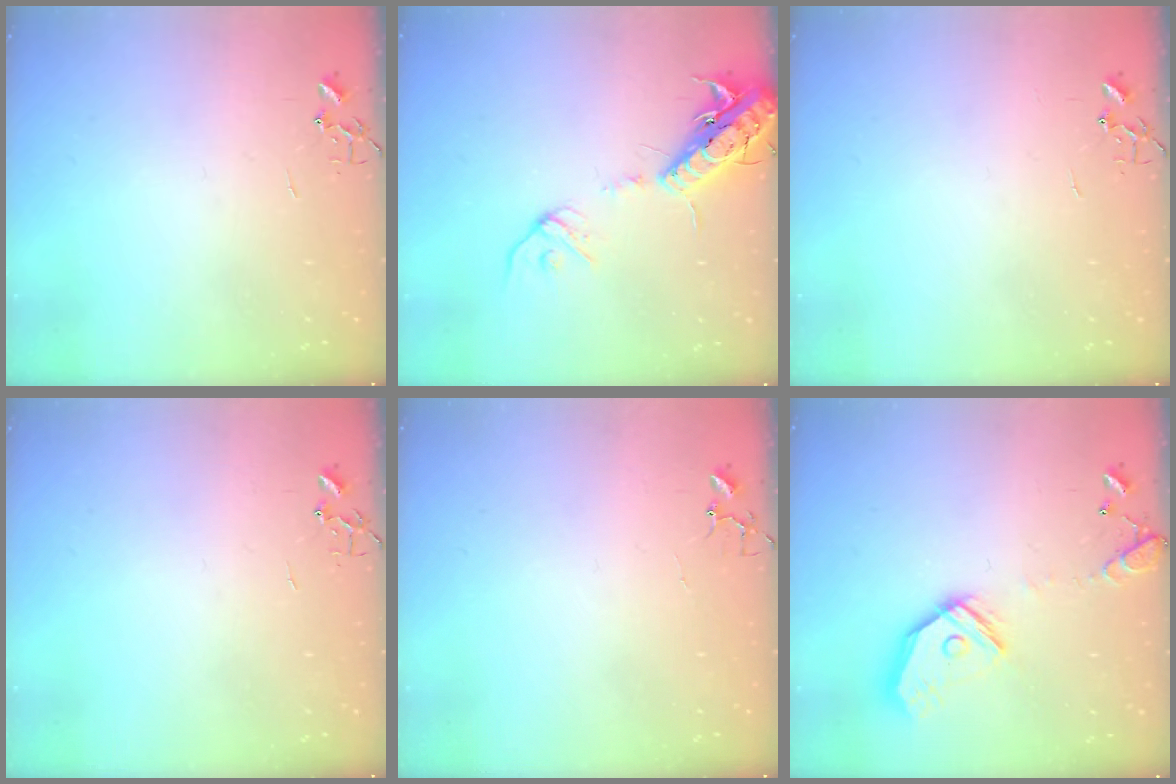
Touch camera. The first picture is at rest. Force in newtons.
{"total": 16.3, "press": 16.0, "slide": 3.3}
{"total": 0.0}
{"total": 0.0}
{"total": 3.4, "press": 3.4, "slide": 0.3}
{"total": 16.3, "press": 16.1, "slide": 2.4}